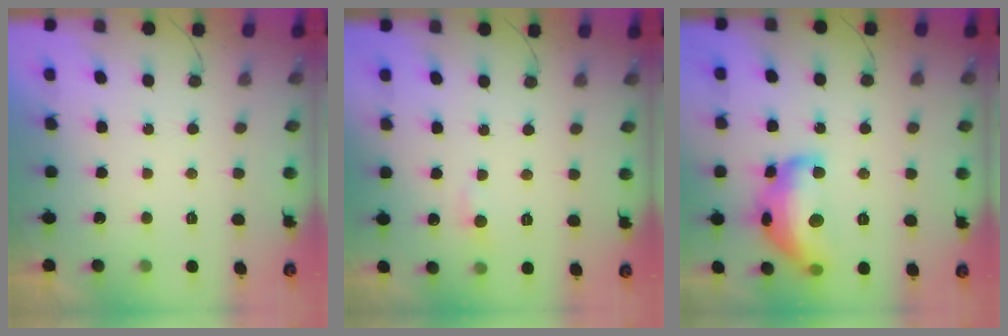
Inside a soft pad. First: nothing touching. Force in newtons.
{"total": 5.3, "press": 5.3, "slide": 0.7}
{"total": 17.7, "press": 17.6, "slide": 1.3}